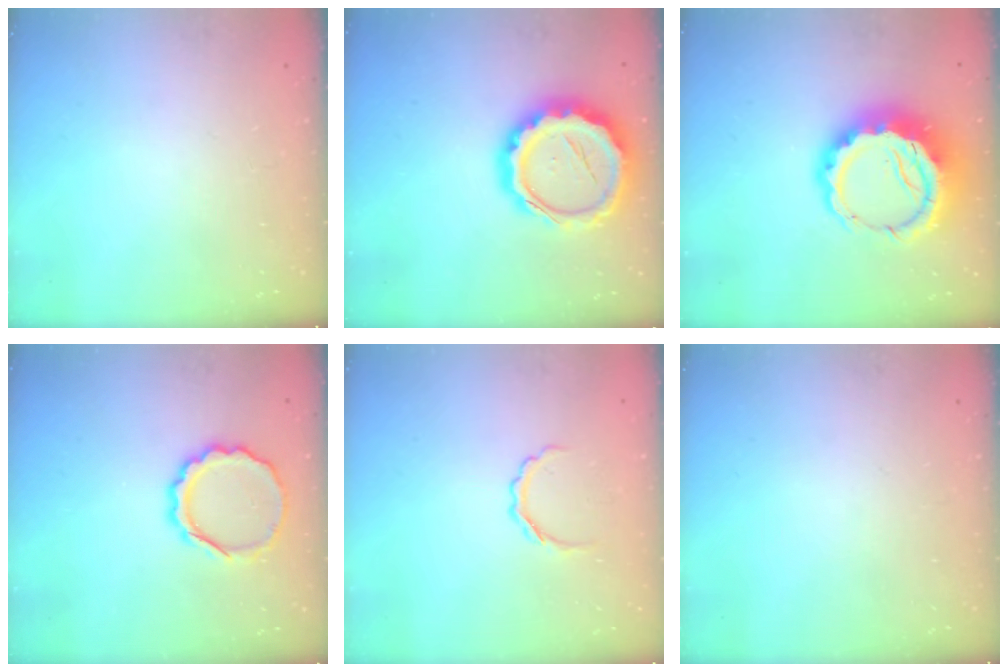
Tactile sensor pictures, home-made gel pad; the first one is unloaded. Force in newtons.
{"total": 19.4, "press": 19.0, "slide": 4.2}
{"total": 14.2, "press": 13.9, "slide": 2.9}
{"total": 10.2, "press": 10.0, "slide": 1.9}
{"total": 3.9, "press": 3.9, "slide": 0.5}
{"total": 0.0}